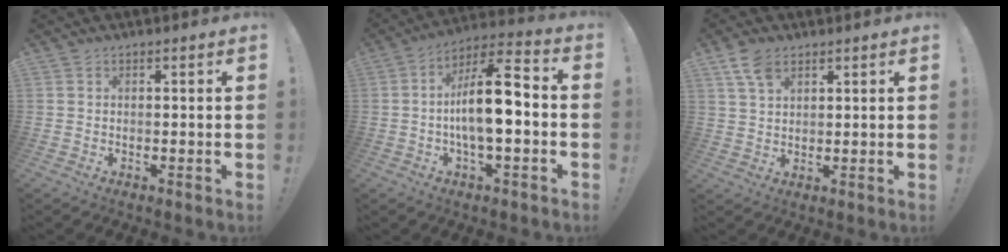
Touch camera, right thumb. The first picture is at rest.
{"total": 15.2, "force": [-2.0, 5.2, 14.1], "torque": [-0.239, 0.014, -0.037]}
{"total": 6.6, "force": [4.0, 3.8, 3.5], "torque": [-0.065, -0.013, 0.077]}